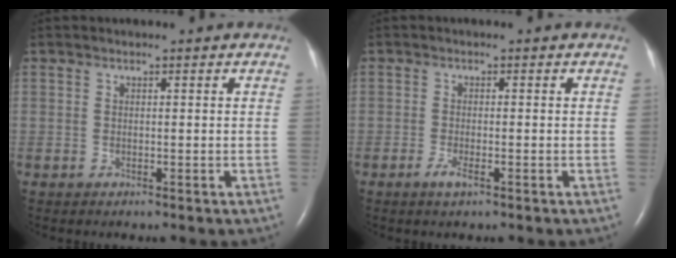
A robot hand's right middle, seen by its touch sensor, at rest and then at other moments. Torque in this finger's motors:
{"motor_torque": [-0.02, -0.07, 0.12, 0.05]}